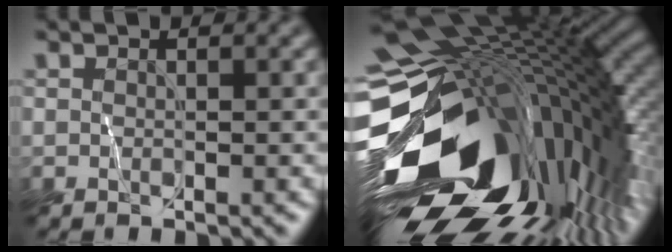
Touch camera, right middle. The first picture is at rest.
{"total": 18.9, "force": [-4.1, 10.7, 15.0], "torque": [-0.274, -0.048, -0.043]}